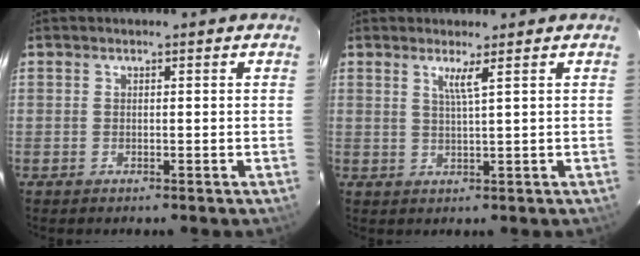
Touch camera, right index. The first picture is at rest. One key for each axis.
{"total": 2.3, "fx": 1.2, "fy": -0.7, "fz": 1.8, "tx": -0.033, "ty": -0.008, "tz": 0.022}